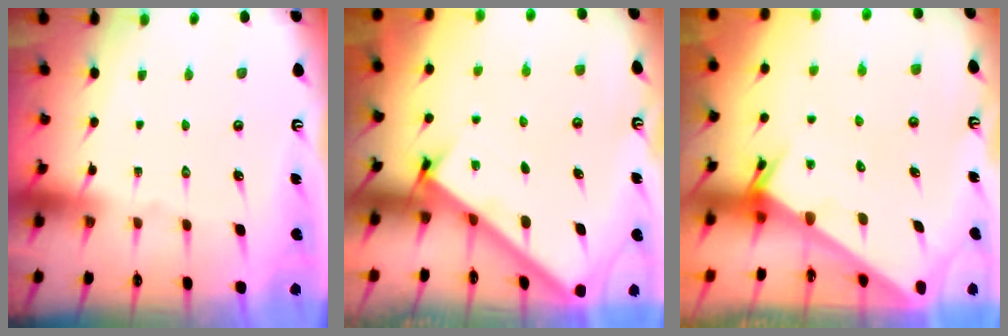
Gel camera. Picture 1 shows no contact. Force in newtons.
{"total": 2.5, "press": 2.5, "slide": 0.3}
{"total": 2.0, "press": 2.0, "slide": 0.1}